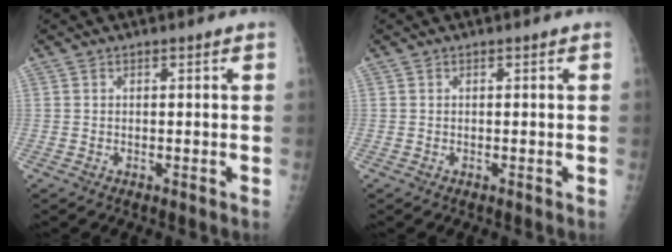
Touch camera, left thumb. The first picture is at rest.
{"total": 0.0}